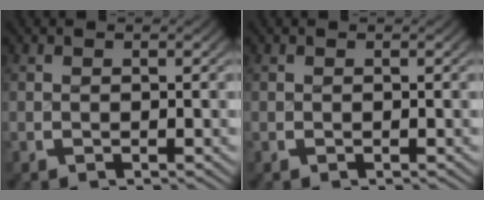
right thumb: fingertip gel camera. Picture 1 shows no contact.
{"total": 0.0}